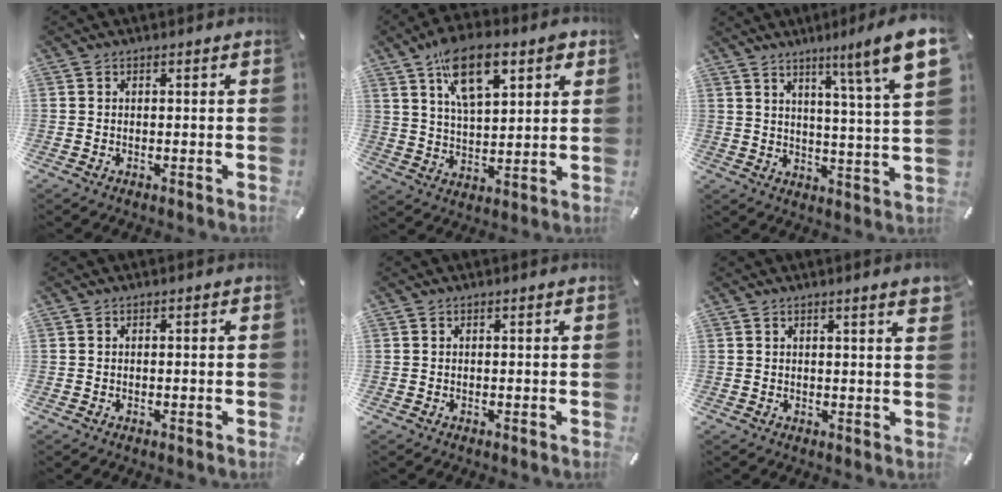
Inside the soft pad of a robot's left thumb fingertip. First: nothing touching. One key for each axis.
{"total": 13.4, "fx": 7.4, "fy": 6.4, "fz": 9.1, "tx": -0.149, "ty": -0.019, "tz": 0.130}
{"total": 11.9, "fx": 7.7, "fy": -0.4, "fz": 9.0, "tx": -0.135, "ty": -0.054, "tz": 0.112}
{"total": 0.5, "fx": -0.1, "fy": 0.1, "fz": 0.5, "tx": -0.009, "ty": 0.000, "tz": -0.002}
{"total": 0.0}
{"total": 3.3, "fx": 1.7, "fy": 0.3, "fz": 2.9, "tx": -0.049, "ty": -0.004, "tz": 0.027}